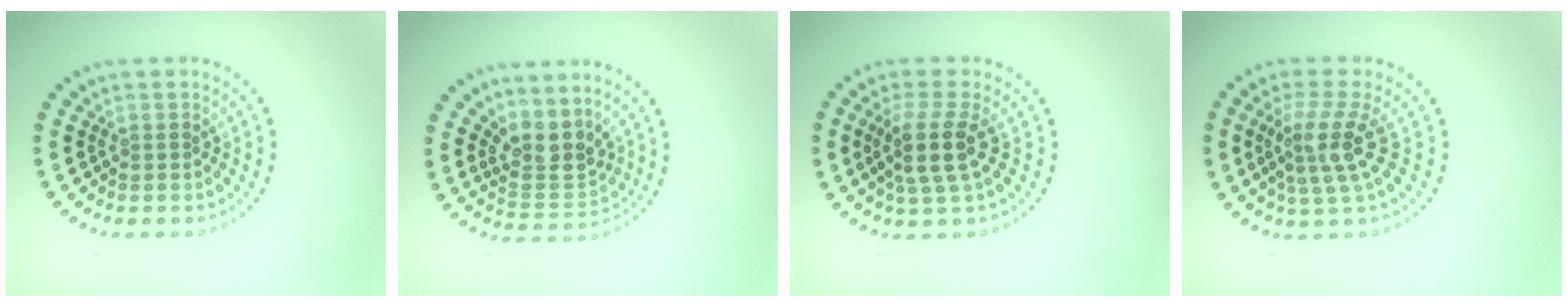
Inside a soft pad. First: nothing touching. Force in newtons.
{"total": 3.3, "press": 2.5, "slide": 2.1}
{"total": 3.5, "press": 2.9, "slide": 2.0}
{"total": 4.0, "press": 2.9, "slide": 2.8}